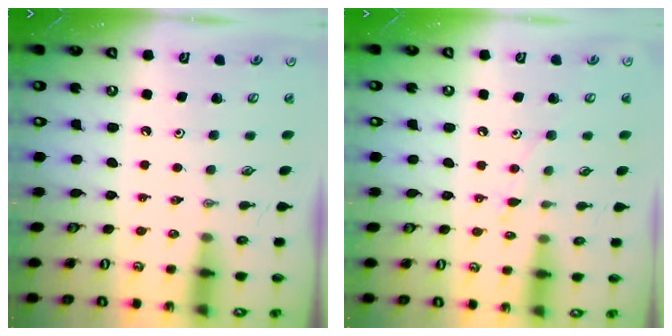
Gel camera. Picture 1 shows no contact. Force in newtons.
{"total": 6.0, "press": 5.9, "slide": 0.5}